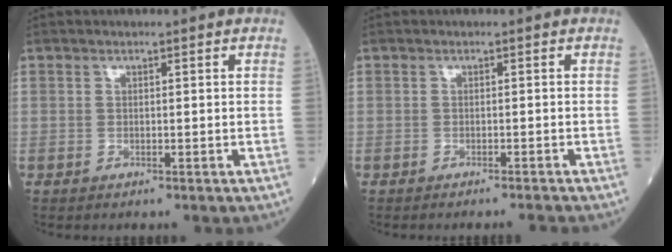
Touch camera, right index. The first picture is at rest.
{"total": 2.5, "force": [-2.4, -0.8, 0.5], "torque": [-0.002, -0.003, -0.031]}